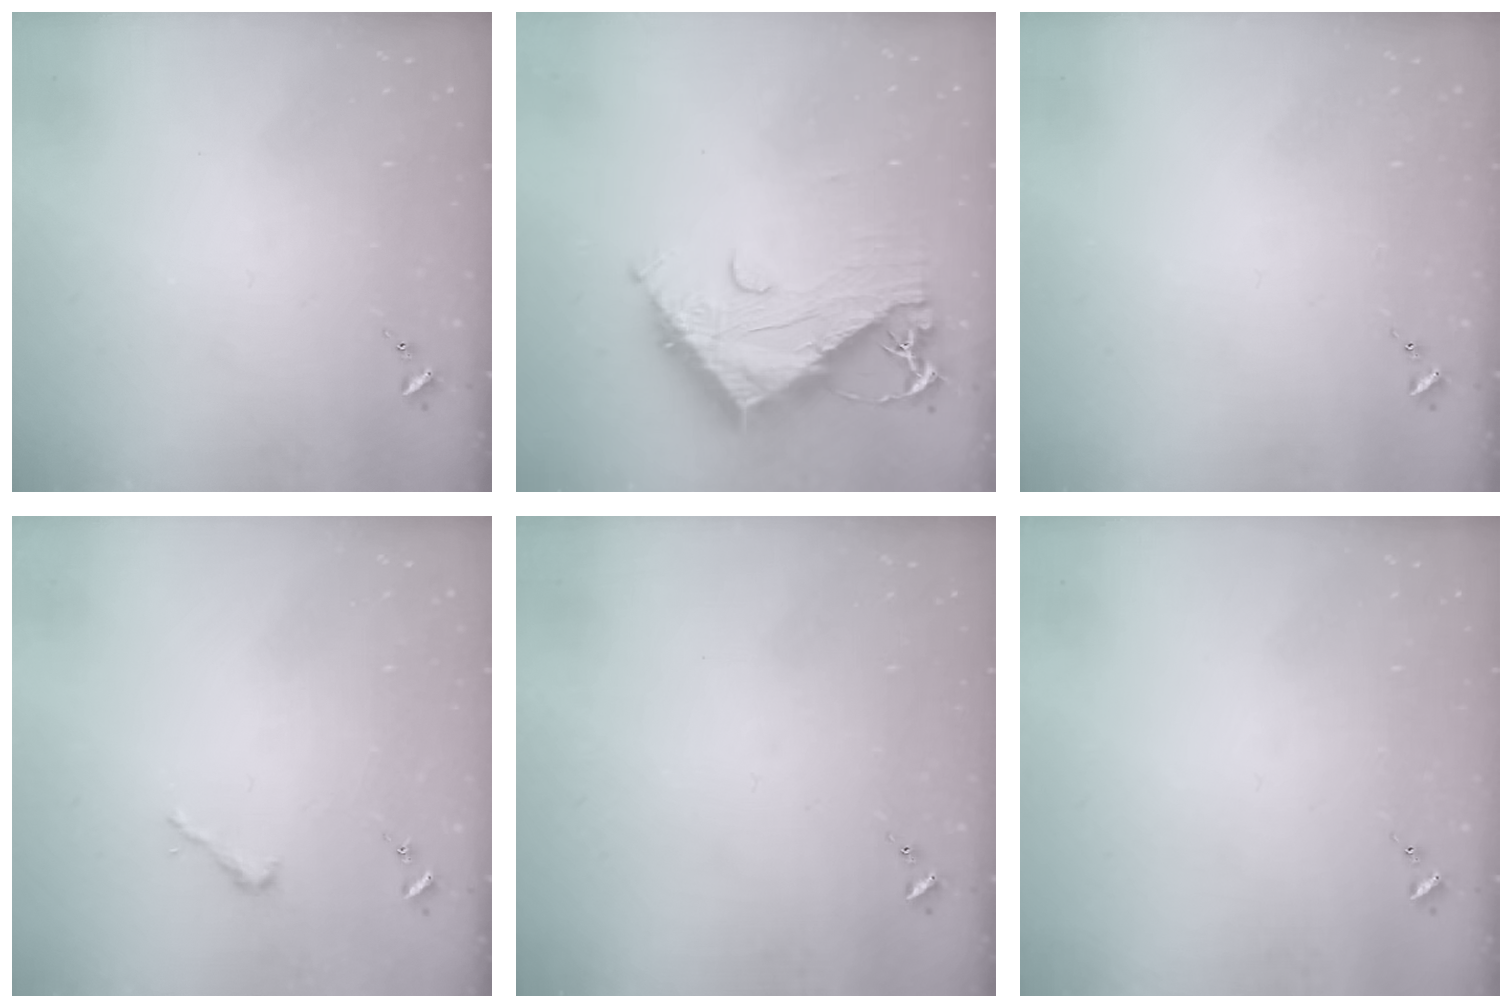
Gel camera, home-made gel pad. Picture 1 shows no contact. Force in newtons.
{"total": 13.6, "press": 13.6, "slide": 1.1}
{"total": 0.0}
{"total": 2.5, "press": 2.5, "slide": 0.2}
{"total": 0.0}
{"total": 0.0}